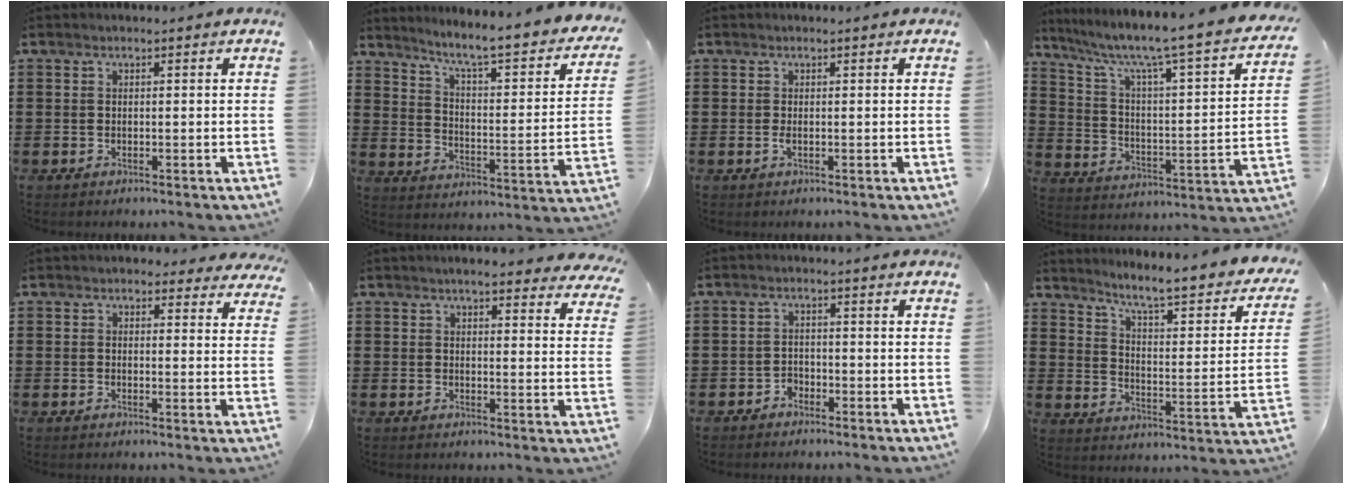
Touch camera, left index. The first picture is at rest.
{"total": 6.0, "force": [4.7, -0.3, 3.7], "torque": [-0.085, -0.048, 0.066]}
{"total": 0.9, "force": [-0.1, 0.2, 0.9], "torque": [-0.024, -0.006, -0.002]}
{"total": 6.0, "force": [4.5, 0.3, 3.9], "torque": [-0.099, -0.047, 0.062]}
{"total": 2.8, "force": [2.5, 0.9, 0.8], "torque": [-0.015, -0.007, 0.044]}
{"total": 4.6, "force": [4.2, 0.1, 1.9], "torque": [-0.043, -0.011, 0.074]}
{"total": 1.8, "force": [-1.6, 0.8, 0.0], "torque": [-0.009, 0.001, -0.037]}
{"total": 5.8, "force": [4.8, -0.4, 3.2], "torque": [-0.076, -0.047, 0.069]}